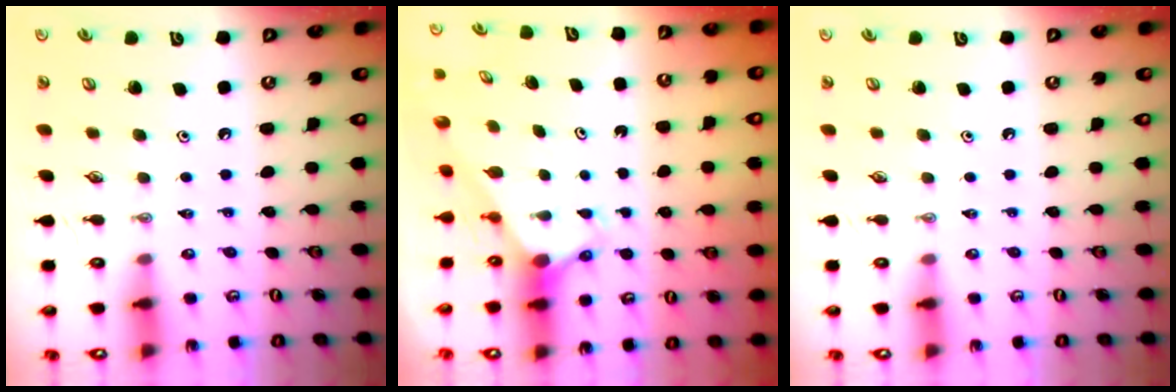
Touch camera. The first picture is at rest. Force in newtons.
{"total": 2.7, "press": 2.7, "slide": 0.0}
{"total": 0.0}